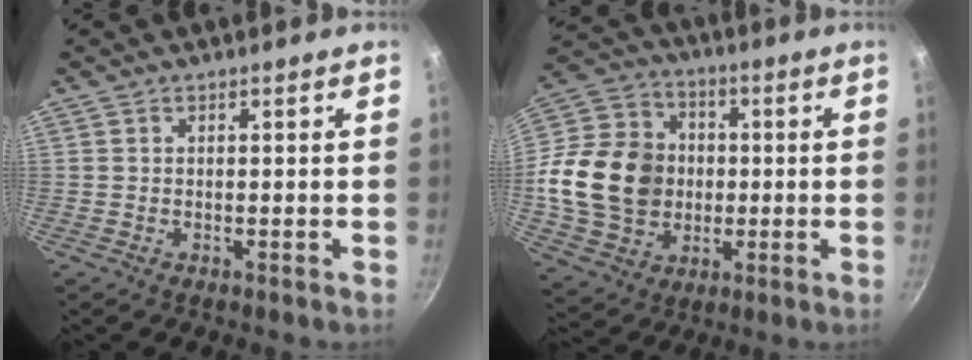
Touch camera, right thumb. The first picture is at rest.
{"total": 20.7, "force": [-0.9, 17.1, 11.6], "torque": [-0.203, 0.028, -0.011]}